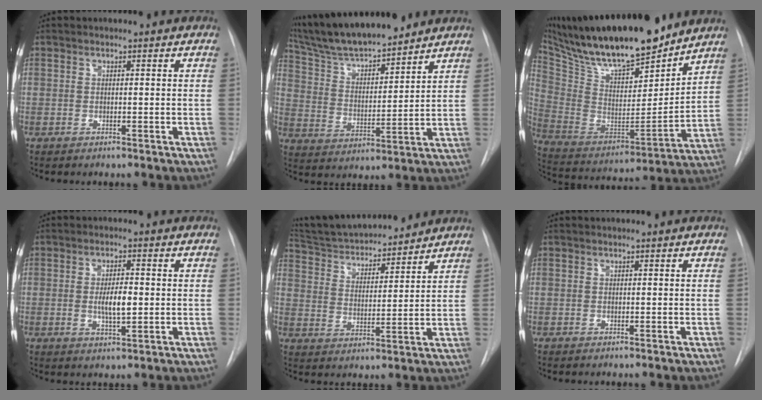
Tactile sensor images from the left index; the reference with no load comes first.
{"total": 16.0, "force": [14.4, 2.1, 6.7], "torque": [-0.123, 0.013, 0.257]}
{"total": 25.2, "force": [20.8, 5.2, 13.2], "torque": [-0.248, -0.006, 0.352]}
{"total": 4.7, "force": [-0.2, 1.4, 4.5], "torque": [-0.080, -0.003, 0.000]}
{"total": 16.2, "force": [15.0, 2.8, 5.4], "torque": [-0.091, 0.016, 0.247]}
{"total": 0.0}